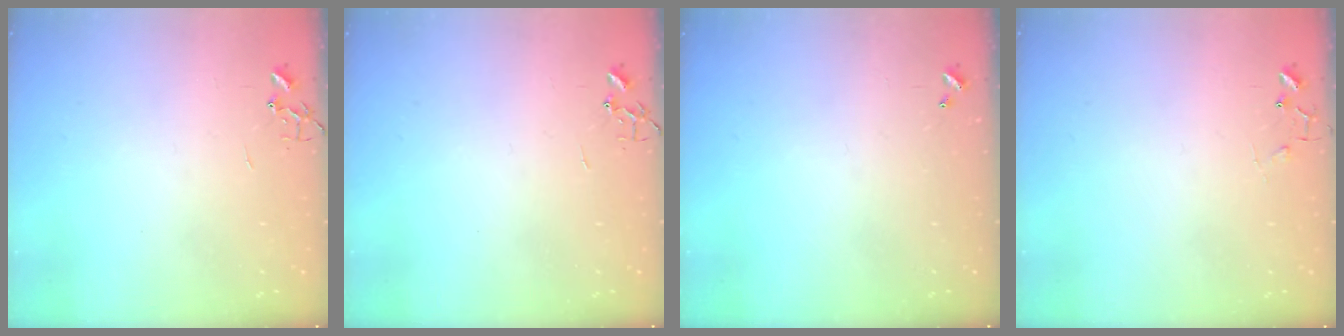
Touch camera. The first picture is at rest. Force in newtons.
{"total": 0.0}
{"total": 0.0}
{"total": 5.7, "press": 5.7, "slide": 0.2}